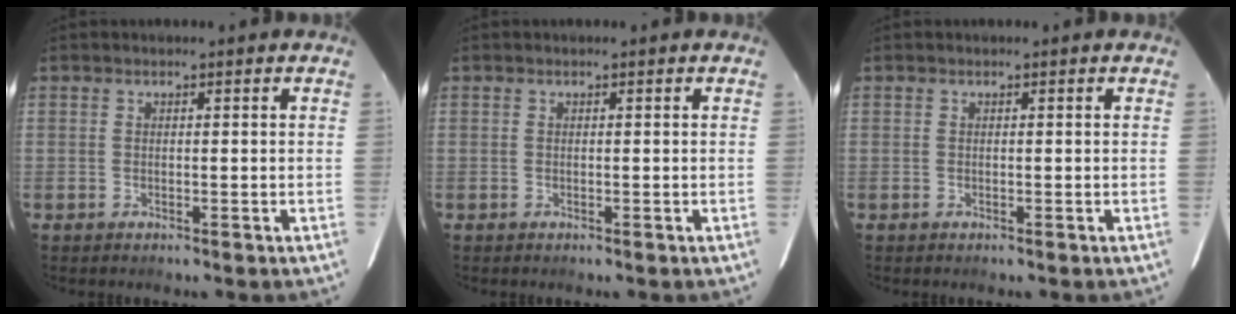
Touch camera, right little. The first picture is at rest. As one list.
[{"total": 0.0}, {"total": 0.0}]